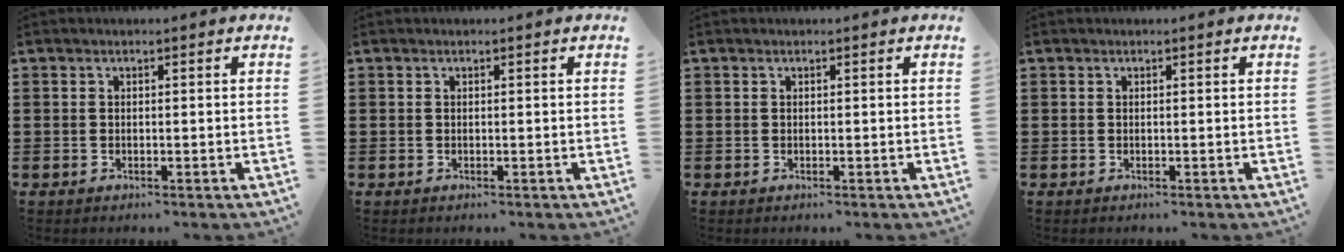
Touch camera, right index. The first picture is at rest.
{"total": 0.0}
{"total": 0.0}
{"total": 0.0}